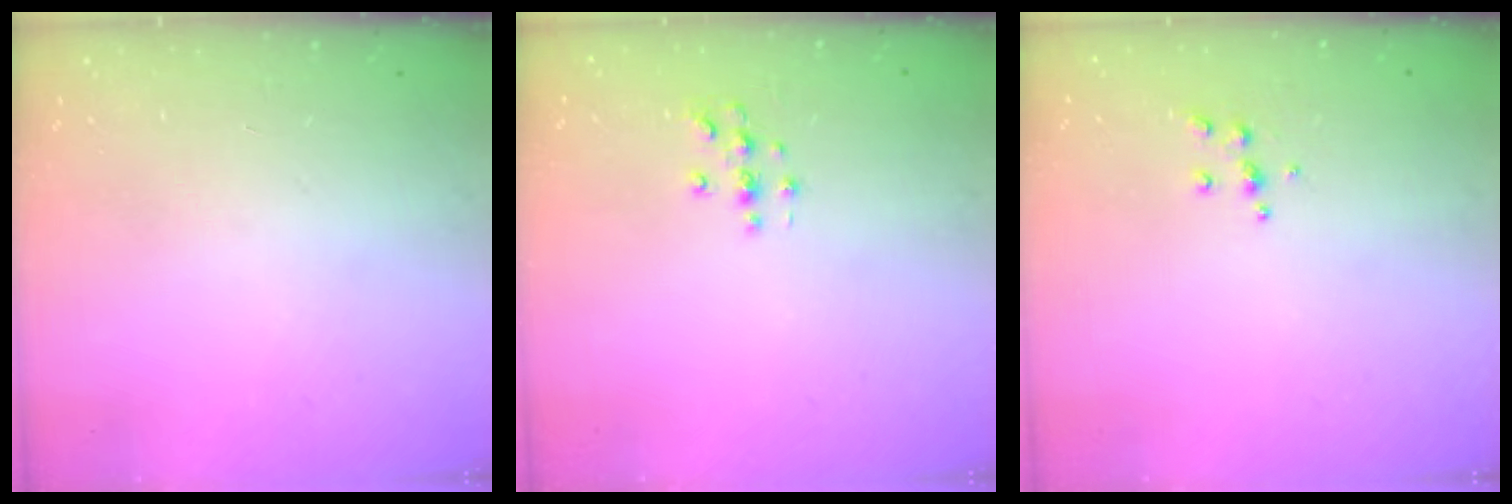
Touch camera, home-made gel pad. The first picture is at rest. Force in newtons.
{"total": 3.2, "press": 3.2, "slide": 0.3}
{"total": 5.3, "press": 5.2, "slide": 0.5}